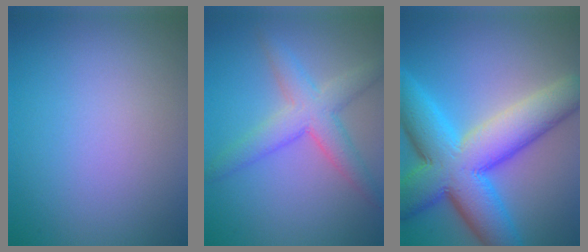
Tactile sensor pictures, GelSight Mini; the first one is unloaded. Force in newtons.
{"total": 4.5, "press": 4.5, "slide": 0.0}
{"total": 12.3, "press": 12.3, "slide": 0.4}